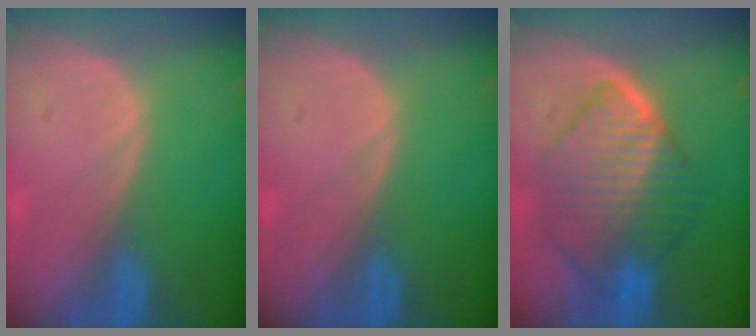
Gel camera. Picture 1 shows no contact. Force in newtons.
{"total": 0.0}
{"total": 10.5, "press": 10.5, "slide": 0.9}